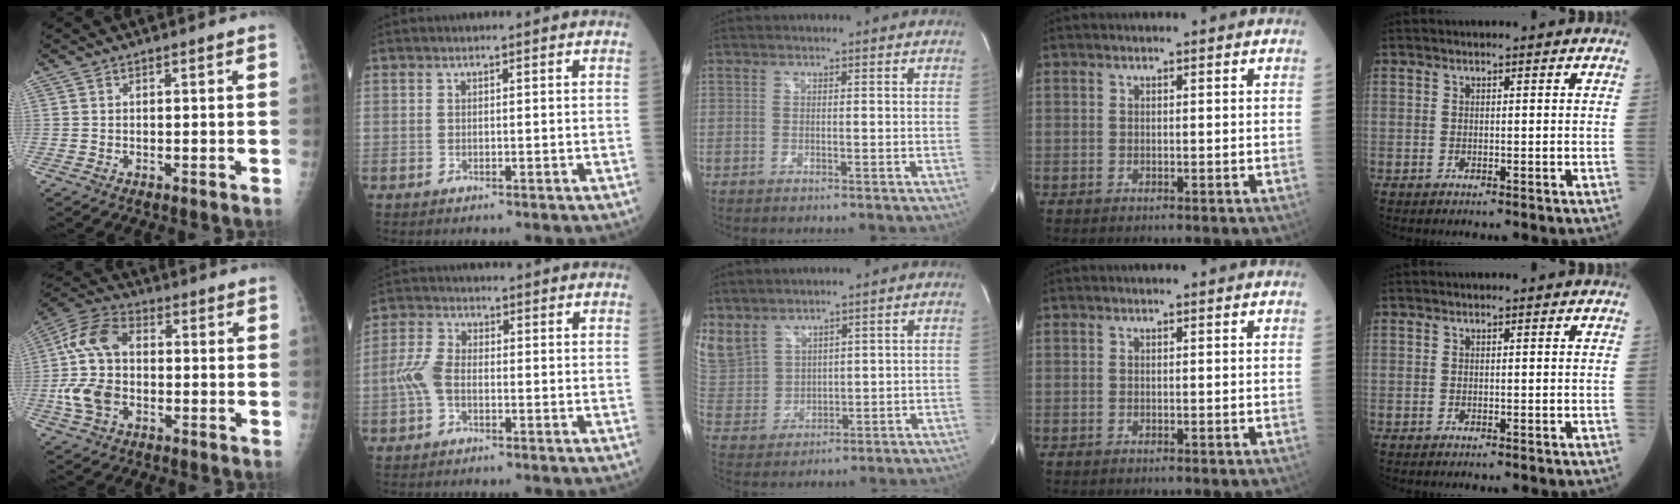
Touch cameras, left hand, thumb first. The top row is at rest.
{"thumb": {"total": 12.6, "force": [-1.7, 8.3, 9.3], "torque": [-0.191, 0.026, -0.042]}, "index": {"total": 4.8, "force": [-1.2, 2.7, 3.7], "torque": [-0.097, 0.010, -0.030]}, "middle": {"total": 10.5, "force": [8.1, 5.8, 3.3], "torque": [-0.101, 0.007, 0.188]}}